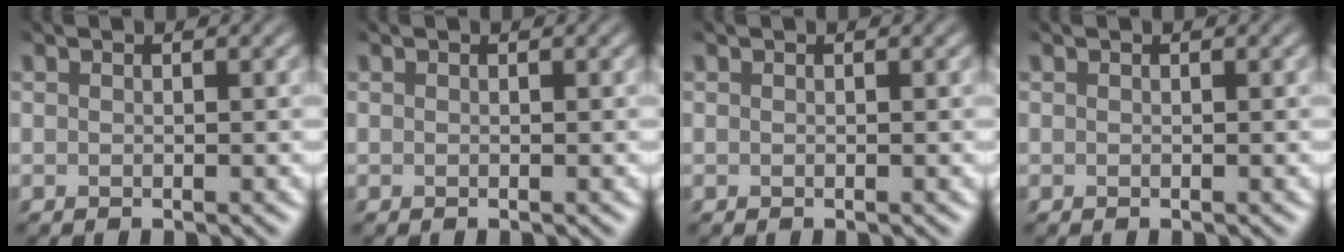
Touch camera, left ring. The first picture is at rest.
{"total": 0.0}
{"total": 0.0}
{"total": 0.0}